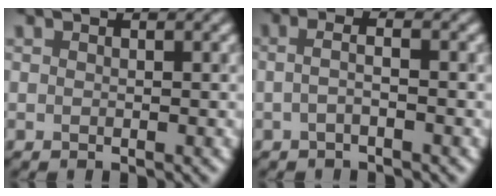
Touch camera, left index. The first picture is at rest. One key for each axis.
{"total": 1.4, "fx": -0.7, "fy": 0.4, "fz": 1.2, "tx": -0.023, "ty": -0.001, "tz": -0.013}